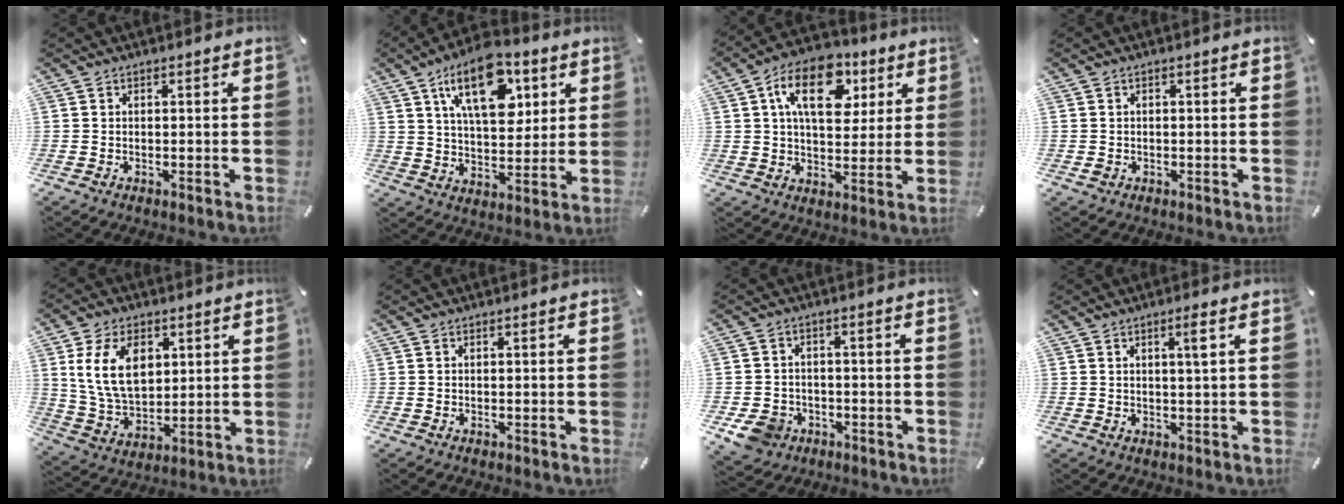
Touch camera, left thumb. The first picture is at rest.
{"total": 17.3, "force": [8.5, 9.1, 12.0], "torque": [-0.182, -0.021, 0.144]}
{"total": 15.5, "force": [6.2, 9.7, 10.4], "torque": [-0.154, -0.008, 0.106]}
{"total": 1.1, "force": [-0.3, 1.0, 0.5], "torque": [-0.008, 0.003, -0.007]}
{"total": 13.5, "force": [4.3, 9.3, 8.9], "torque": [-0.195, -0.002, 0.075]}
{"total": 0.0}
{"total": 7.2, "force": [-3.3, 5.8, 2.6], "torque": [-0.073, 0.018, -0.062]}
{"total": 3.1, "force": [1.3, 0.1, 2.8], "torque": [-0.057, 0.000, 0.020]}